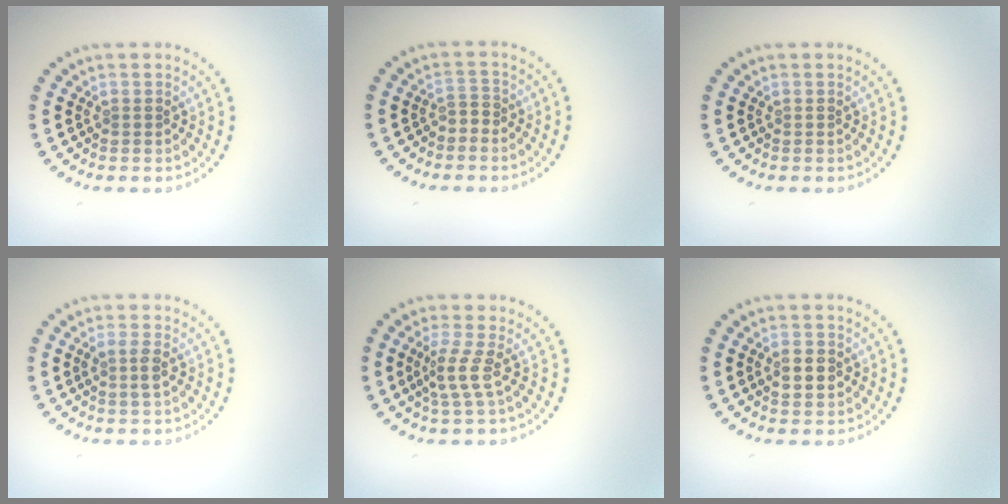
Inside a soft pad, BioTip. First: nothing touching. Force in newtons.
{"total": 1.1, "press": 0.8, "slide": 0.8}
{"total": 0.0}
{"total": 1.7, "press": 1.6, "slide": 0.4}
{"total": 2.3, "press": 1.5, "slide": 1.7}
{"total": 2.7, "press": 2.7, "slide": 0.1}